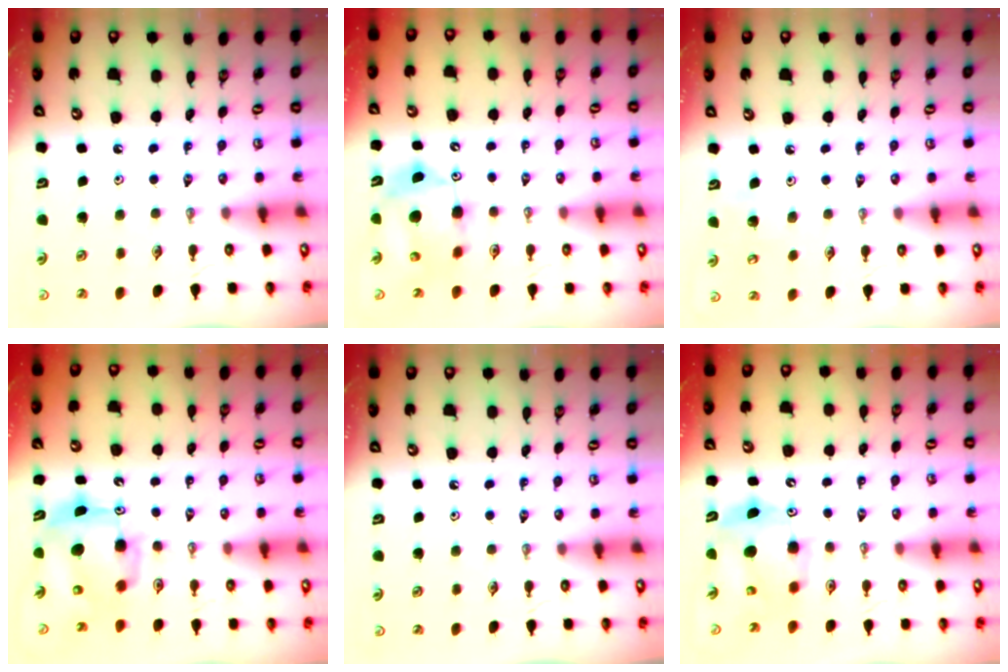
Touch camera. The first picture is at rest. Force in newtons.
{"total": 12.1, "press": 11.9, "slide": 2.2}
{"total": 5.6, "press": 5.6, "slide": 0.9}
{"total": 8.6, "press": 8.6, "slide": 1.0}
{"total": 0.0}
{"total": 8.7, "press": 8.7, "slide": 0.4}